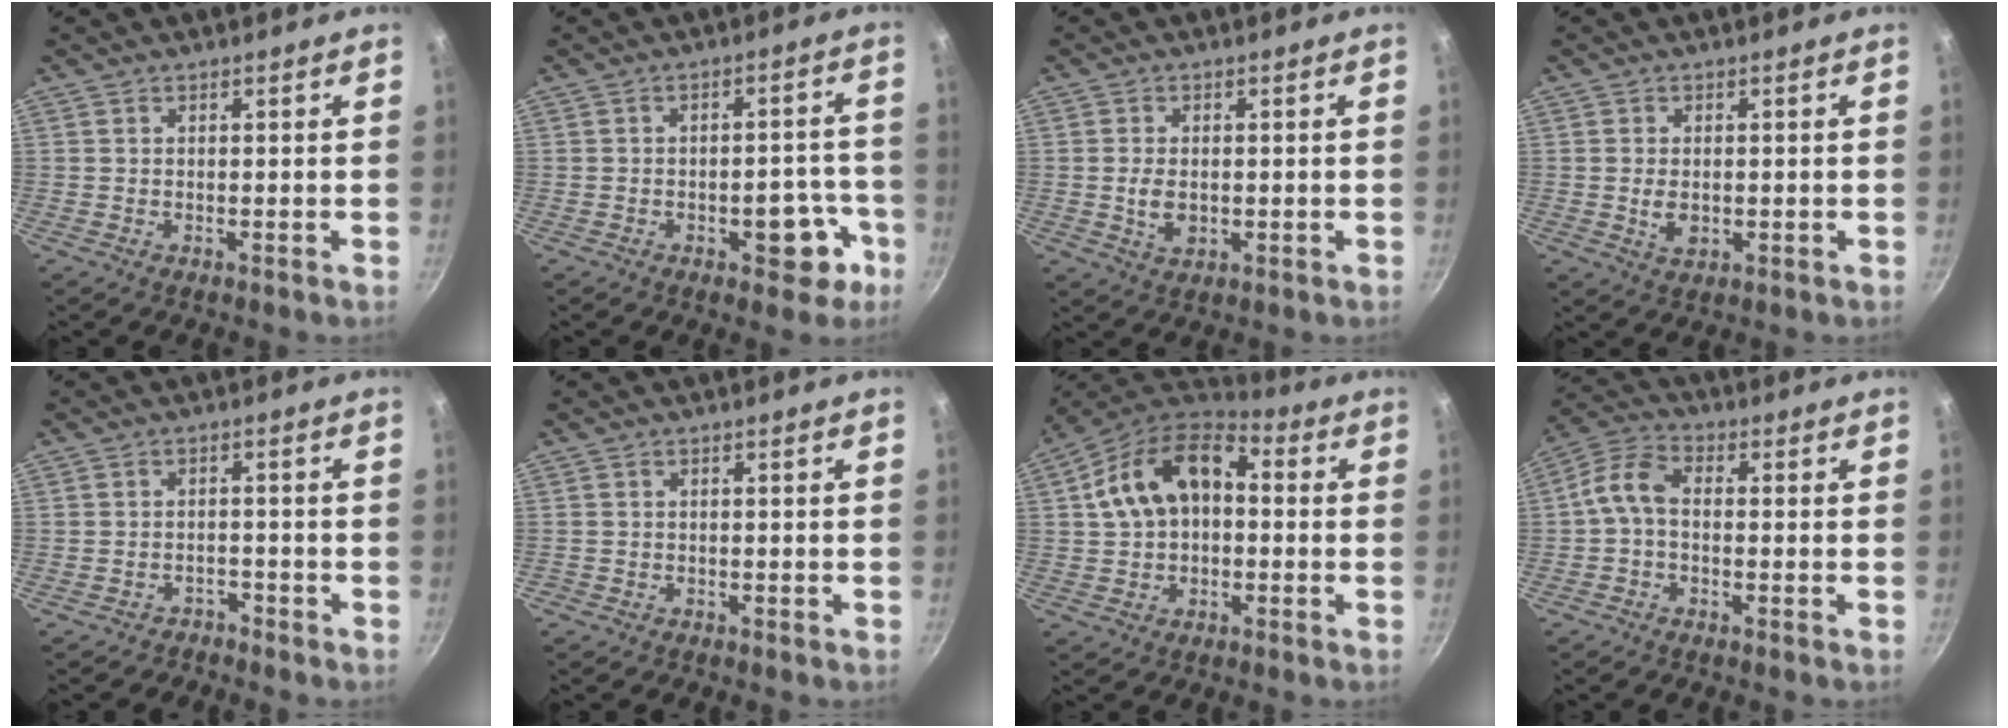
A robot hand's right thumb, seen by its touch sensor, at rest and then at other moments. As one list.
[{"total": 8.6, "force": [-3.8, 4.6, 6.1], "torque": [-0.032, 0.035, -0.044]}, {"total": 4.4, "force": [-0.3, 2.9, 3.4], "torque": [-0.060, -0.002, -0.002]}, {"total": 3.8, "force": [-0.3, 2.5, 2.8], "torque": [-0.049, -0.004, -0.002]}, {"total": 2.6, "force": [-2.2, 1.2, -0.1], "torque": [0.020, 0.032, -0.033]}, {"total": 0.8, "force": [-0.7, 0.5, 0.0], "torque": [-0.006, 0.011, -0.012]}, {"total": 15.7, "force": [1.6, 10.5, 11.6], "torque": [-0.188, 0.042, 0.011]}, {"total": 5.8, "force": [-1.1, 3.4, 4.5], "torque": [-0.101, 0.030, -0.035]}]